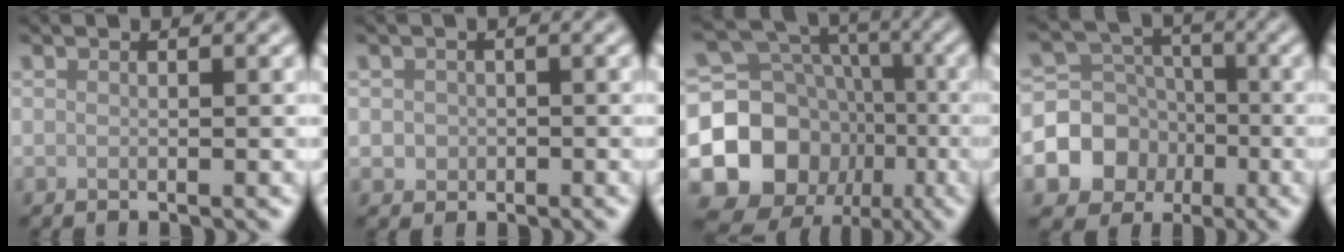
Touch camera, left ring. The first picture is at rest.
{"total": 1.3, "force": [-0.1, 1.3, 0.3], "torque": [0.003, -0.005, -0.004]}
{"total": 13.2, "force": [-4.6, 11.2, 5.1], "torque": [-0.107, 0.004, -0.104]}
{"total": 8.8, "force": [-3.2, 7.9, 2.2], "torque": [-0.027, -0.009, -0.083]}